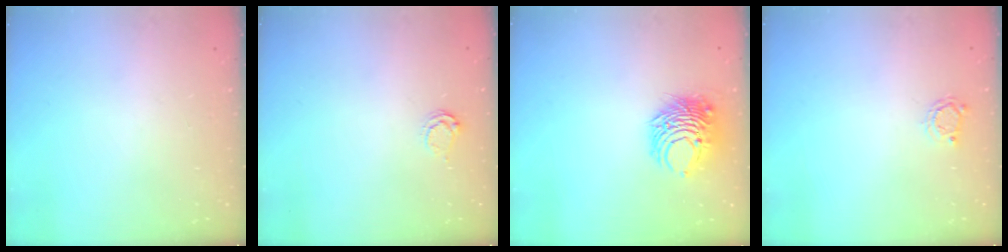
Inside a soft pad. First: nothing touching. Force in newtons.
{"total": 3.4, "press": 3.3, "slide": 0.8}
{"total": 8.3, "press": 8.3, "slide": 0.8}
{"total": 3.1, "press": 3.0, "slide": 0.5}